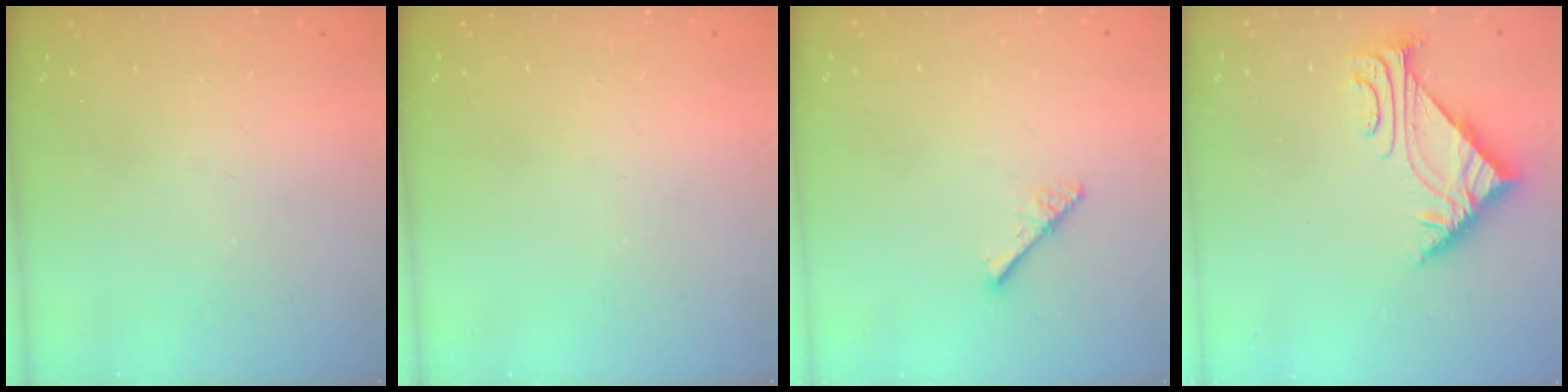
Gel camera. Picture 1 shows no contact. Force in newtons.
{"total": 0.0}
{"total": 2.9, "press": 2.9, "slide": 0.2}
{"total": 5.5, "press": 5.4, "slide": 0.8}